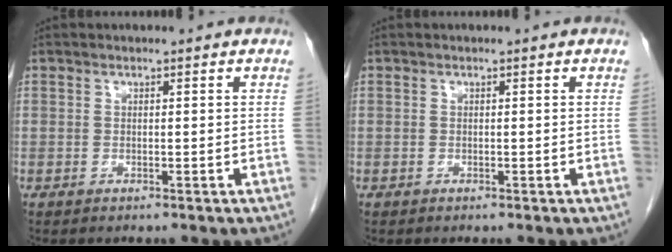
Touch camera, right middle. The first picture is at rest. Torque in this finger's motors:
{"motor_torque": [0.16, -0.08, 0.02, 0.01]}